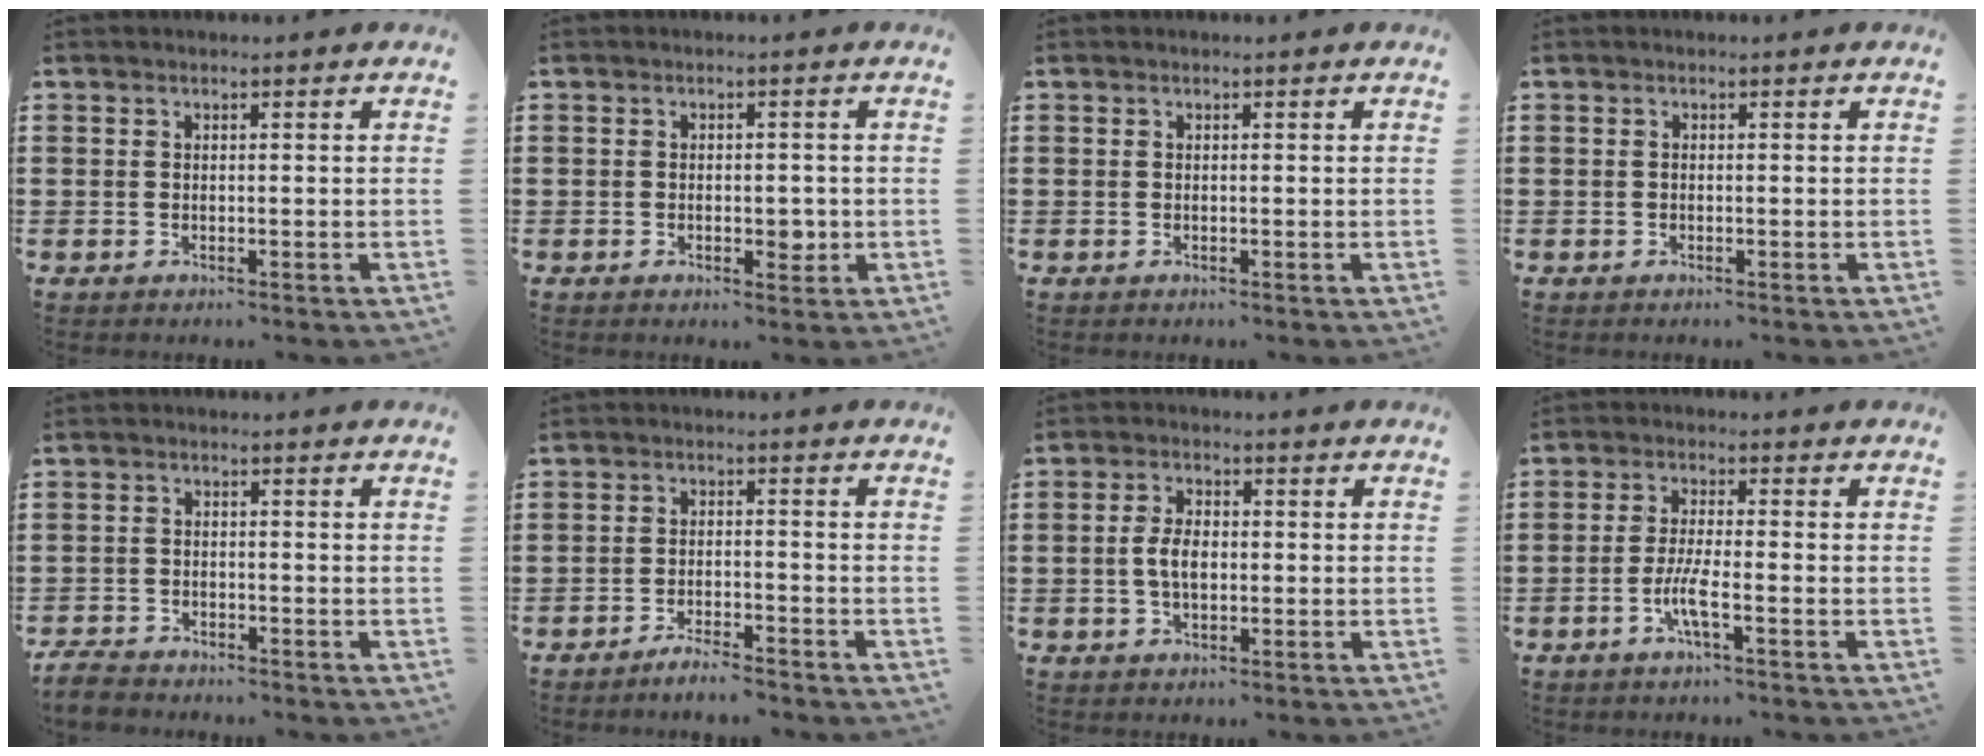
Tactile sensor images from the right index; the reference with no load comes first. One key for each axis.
{"total": 3.0, "fx": -0.6, "fy": 1.6, "fz": 2.4, "tx": -0.036, "ty": -0.001, "tz": -0.013}
{"total": 0.0}
{"total": 0.0}
{"total": 2.7, "fx": -2.6, "fy": 0.4, "fz": 0.5, "tx": -0.019, "ty": 0.000, "tz": -0.056}
{"total": 3.0, "fx": -2.9, "fy": 0.1, "fz": 0.7, "tx": -0.015, "ty": 0.004, "tz": -0.058}
{"total": 4.1, "fx": -0.3, "fy": 2.3, "fz": 3.4, "tx": -0.081, "ty": 0.002, "tz": -0.012}
{"total": 4.7, "fx": -2.0, "fy": 0.5, "fz": 4.2, "tx": -0.090, "ty": -0.010, "tz": -0.043}